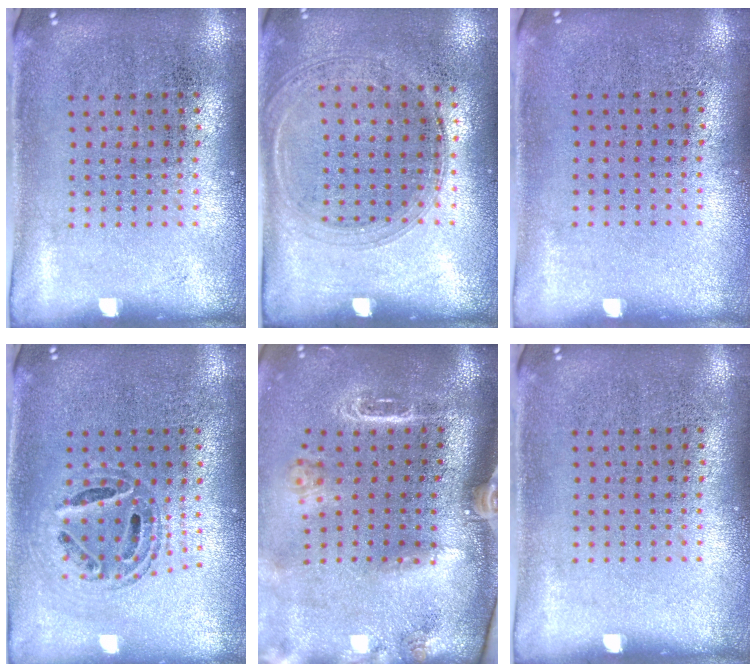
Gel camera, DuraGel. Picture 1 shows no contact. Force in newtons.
{"total": 1.4, "press": 1.3, "slide": 0.5}
{"total": 0.0}
{"total": 0.8, "press": 0.7, "slide": 0.1}
{"total": 2.5, "press": 2.0, "slide": 1.6}
{"total": 0.0}